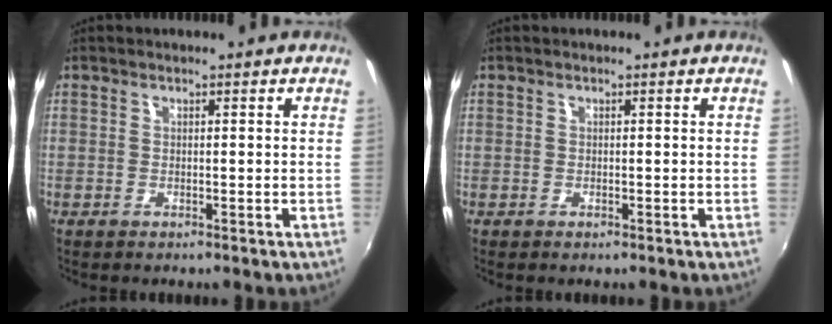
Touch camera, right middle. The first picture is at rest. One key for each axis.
{"total": 0.0}